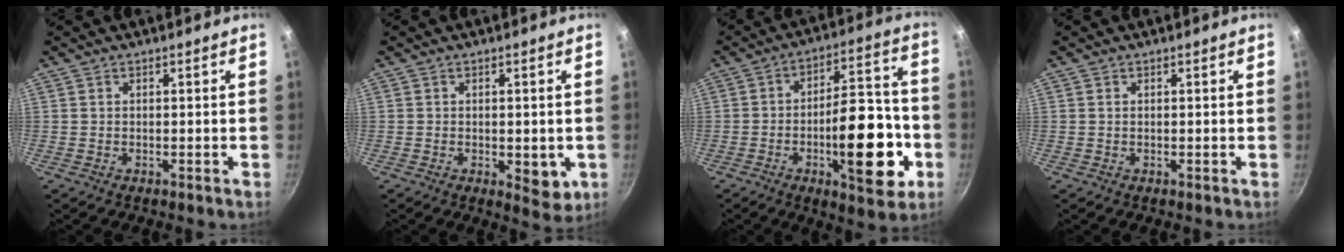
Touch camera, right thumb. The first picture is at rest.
{"total": 5.8, "force": [-1.0, 3.1, 4.9], "torque": [-0.053, -0.009, -0.008]}
{"total": 19.7, "force": [-6.0, 7.9, 17.0], "torque": [-0.211, 0.042, -0.084]}
{"total": 0.0}